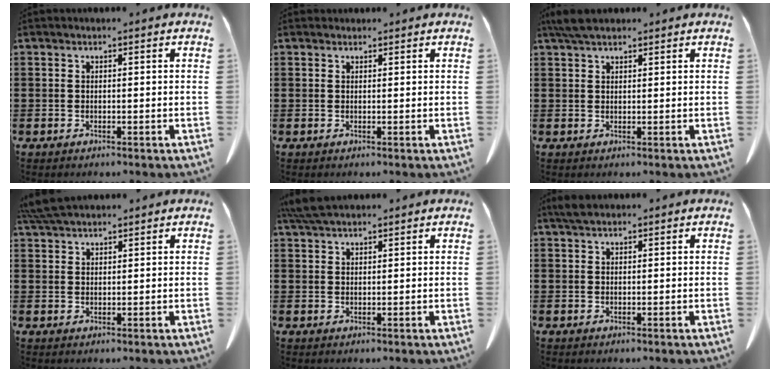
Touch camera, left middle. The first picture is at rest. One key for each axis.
{"total": 0.5, "fx": 0.5, "fy": 0.2, "fz": 0.0, "tx": -0.001, "ty": 0.000, "tz": 0.010}
{"total": 3.4, "fx": 2.6, "fy": 1.0, "fz": 2.0, "tx": -0.047, "ty": 0.004, "tz": 0.050}
{"total": 4.3, "fx": 3.9, "fy": 0.7, "fz": 1.8, "tx": -0.046, "ty": -0.003, "tz": 0.074}
{"total": 4.2, "fx": 3.5, "fy": 0.8, "fz": 2.1, "tx": -0.051, "ty": -0.001, "tz": 0.066}
{"total": 1.9, "fx": 1.4, "fy": 0.6, "fz": 1.1, "tx": -0.026, "ty": 0.004, "tz": 0.027}